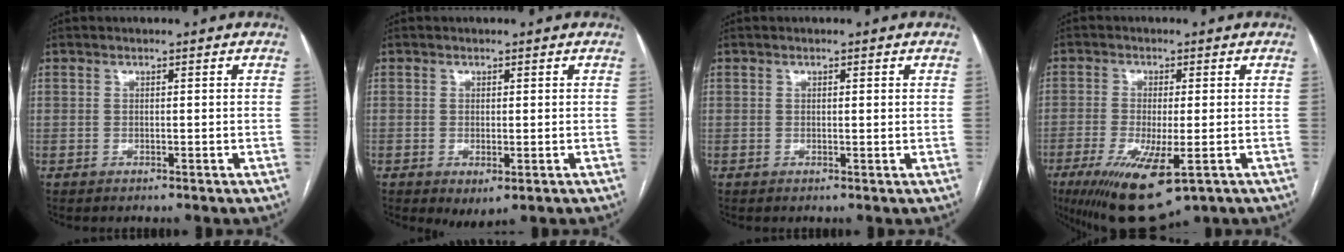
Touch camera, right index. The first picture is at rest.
{"total": 2.6, "force": [-0.9, 1.1, 2.2], "torque": [-0.034, -0.008, -0.002]}
{"total": 1.0, "force": [0.4, 0.2, 0.9], "torque": [-0.017, 0.000, 0.005]}
{"total": 12.6, "force": [-6.3, 3.3, 10.4], "torque": [-0.187, -0.035, -0.096]}